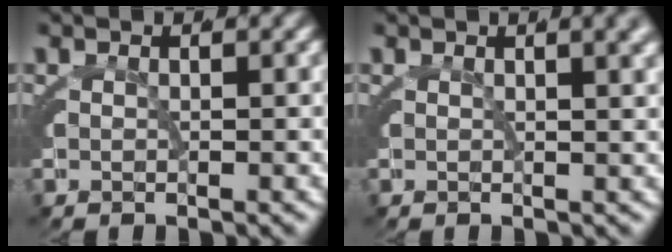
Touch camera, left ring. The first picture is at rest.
{"total": 1.7, "force": [0.9, -0.2, 1.4], "torque": [-0.014, 0.006, 0.014]}